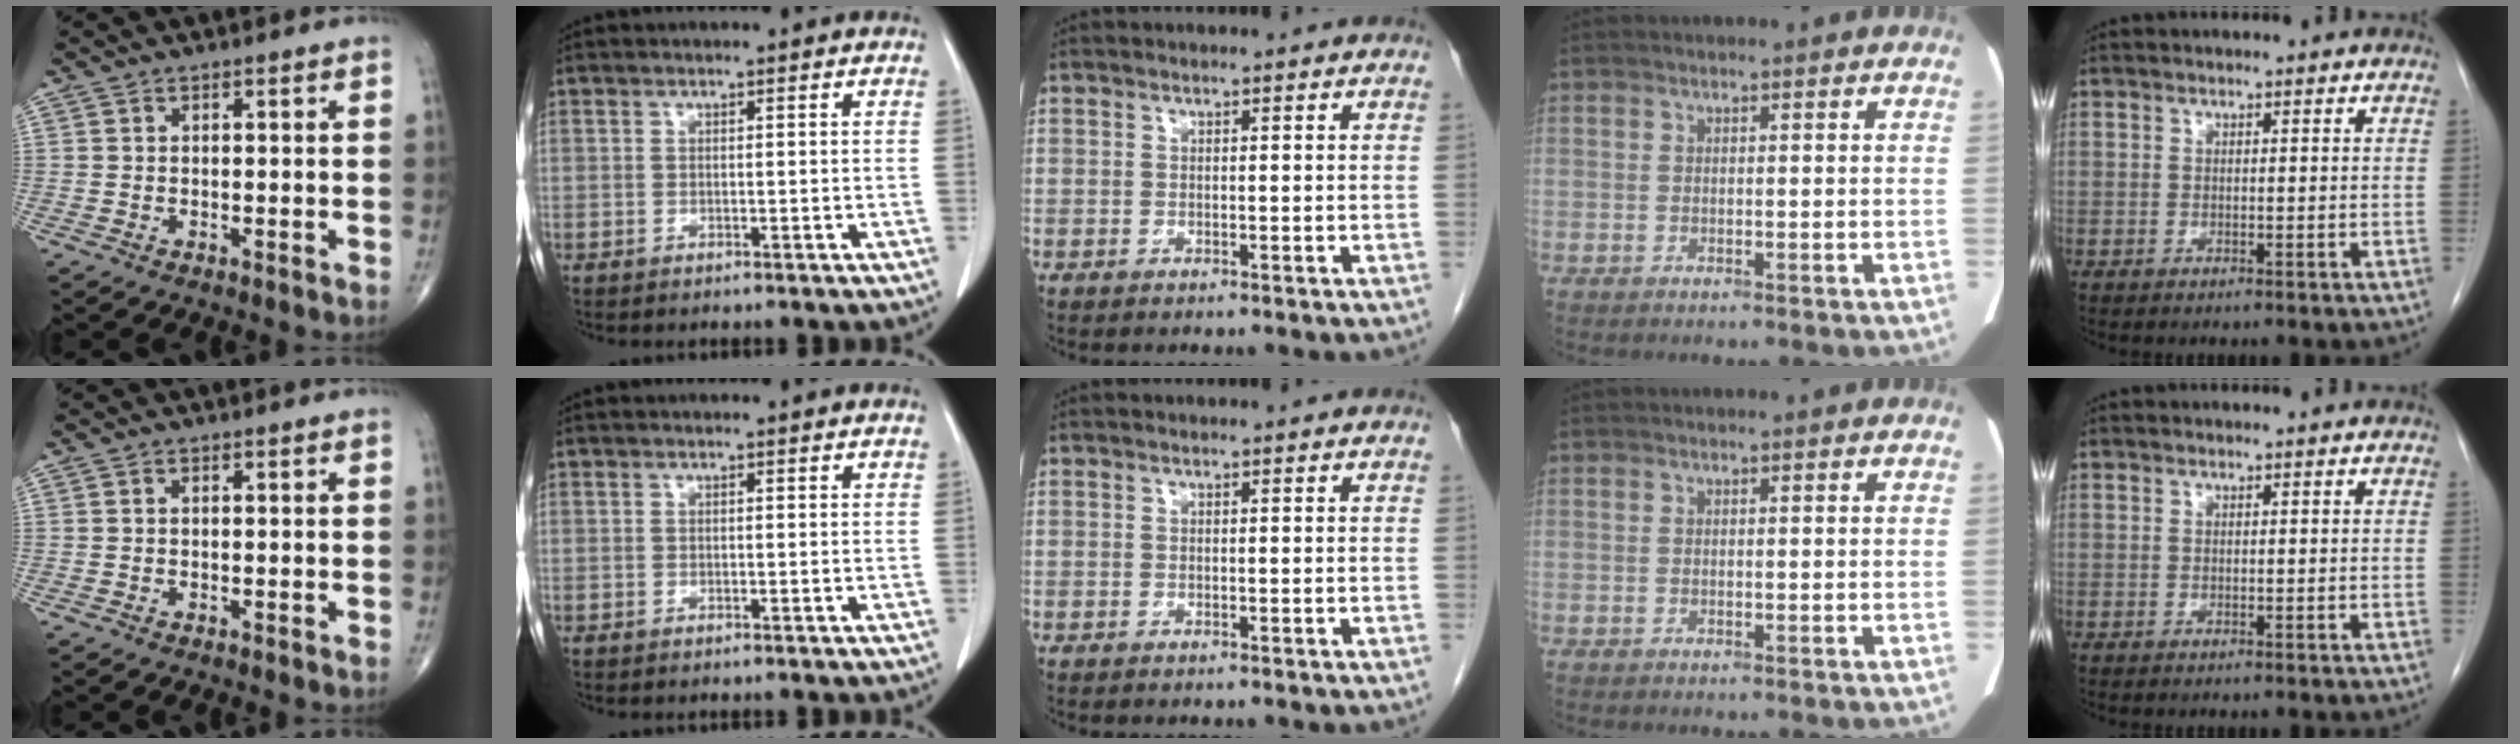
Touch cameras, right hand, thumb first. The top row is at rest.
{}